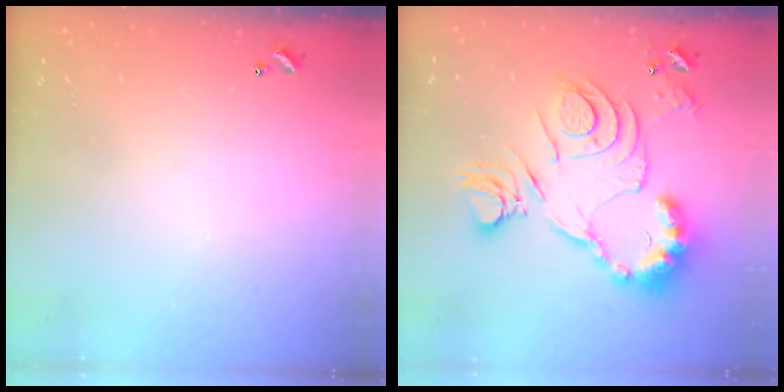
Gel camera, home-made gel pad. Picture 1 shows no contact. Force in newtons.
{"total": 17.7, "press": 17.6, "slide": 1.4}